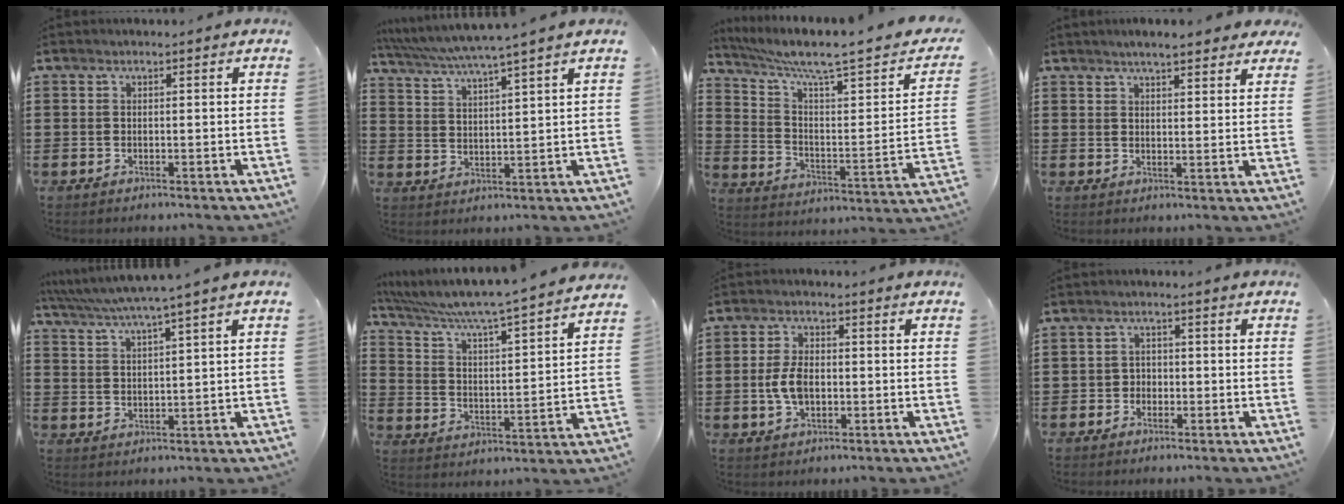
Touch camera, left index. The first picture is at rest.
{"total": 4.4, "force": [3.9, -1.0, 1.8], "torque": [-0.051, -0.028, 0.062]}
{"total": 6.9, "force": [5.4, 0.4, 4.3], "torque": [-0.101, -0.041, 0.083]}
{"total": 4.0, "force": [3.7, 0.3, 1.6], "torque": [-0.040, -0.003, 0.066]}
{"total": 4.0, "force": [3.1, -0.8, 2.3], "torque": [-0.055, -0.019, 0.050]}
{"total": 5.9, "force": [5.3, -0.9, 2.3], "torque": [-0.070, -0.050, 0.081]}
{"total": 5.3, "force": [-0.7, 3.0, 4.3], "torque": [-0.107, -0.003, -0.020]}
{"total": 1.9, "force": [-1.0, 1.6, 0.3], "torque": [-0.013, 0.005, -0.026]}